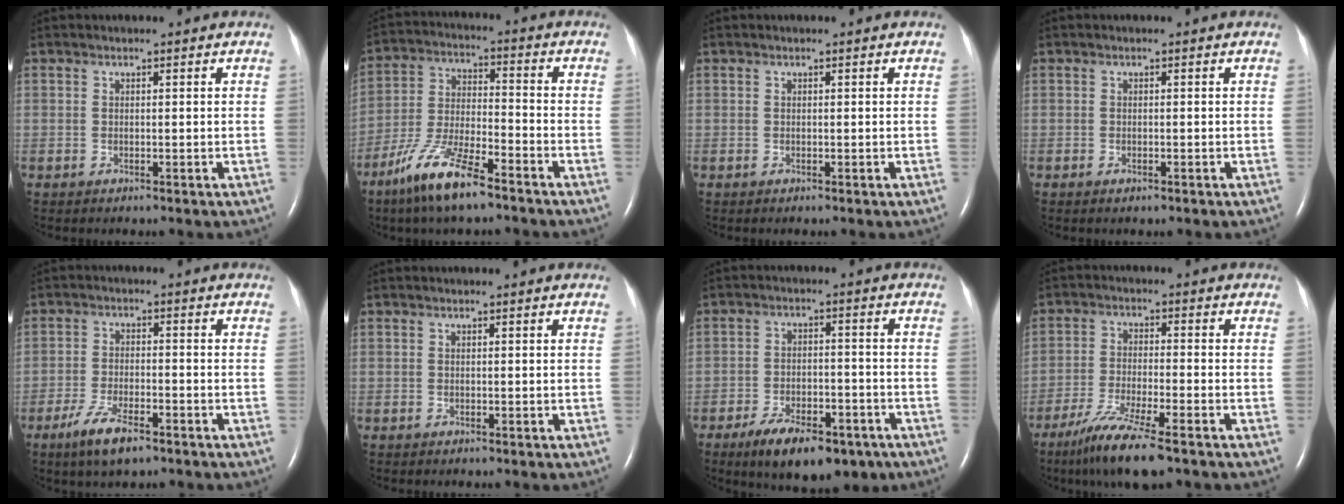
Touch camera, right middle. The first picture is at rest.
{"total": 11.7, "force": [-8.1, 2.0, 8.3], "torque": [-0.175, -0.017, -0.153]}
{"total": 0.0}
{"total": 0.5, "force": [-0.3, 0.2, 0.4], "torque": [-0.009, 0.000, -0.002]}
{"total": 6.5, "force": [-4.3, 1.6, 4.6], "torque": [-0.100, -0.009, -0.074]}
{"total": 0.0}
{"total": 12.3, "force": [-8.2, 5.1, 7.5], "torque": [-0.115, -0.003, -0.124]}
{"total": 9.7, "force": [-6.9, 0.2, 6.8], "torque": [-0.130, -0.031, -0.123]}